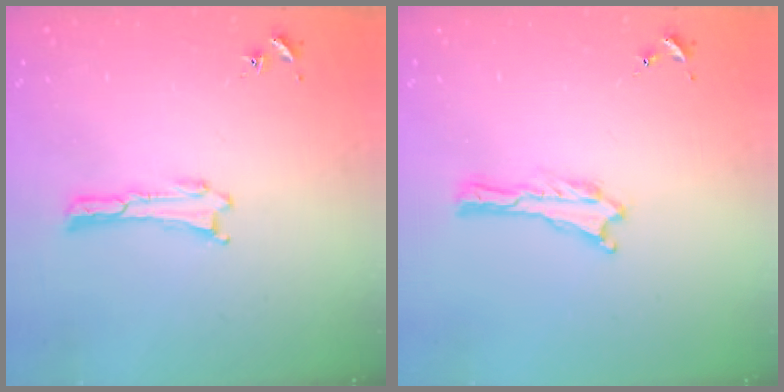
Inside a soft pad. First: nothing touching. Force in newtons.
{"total": 0.0}